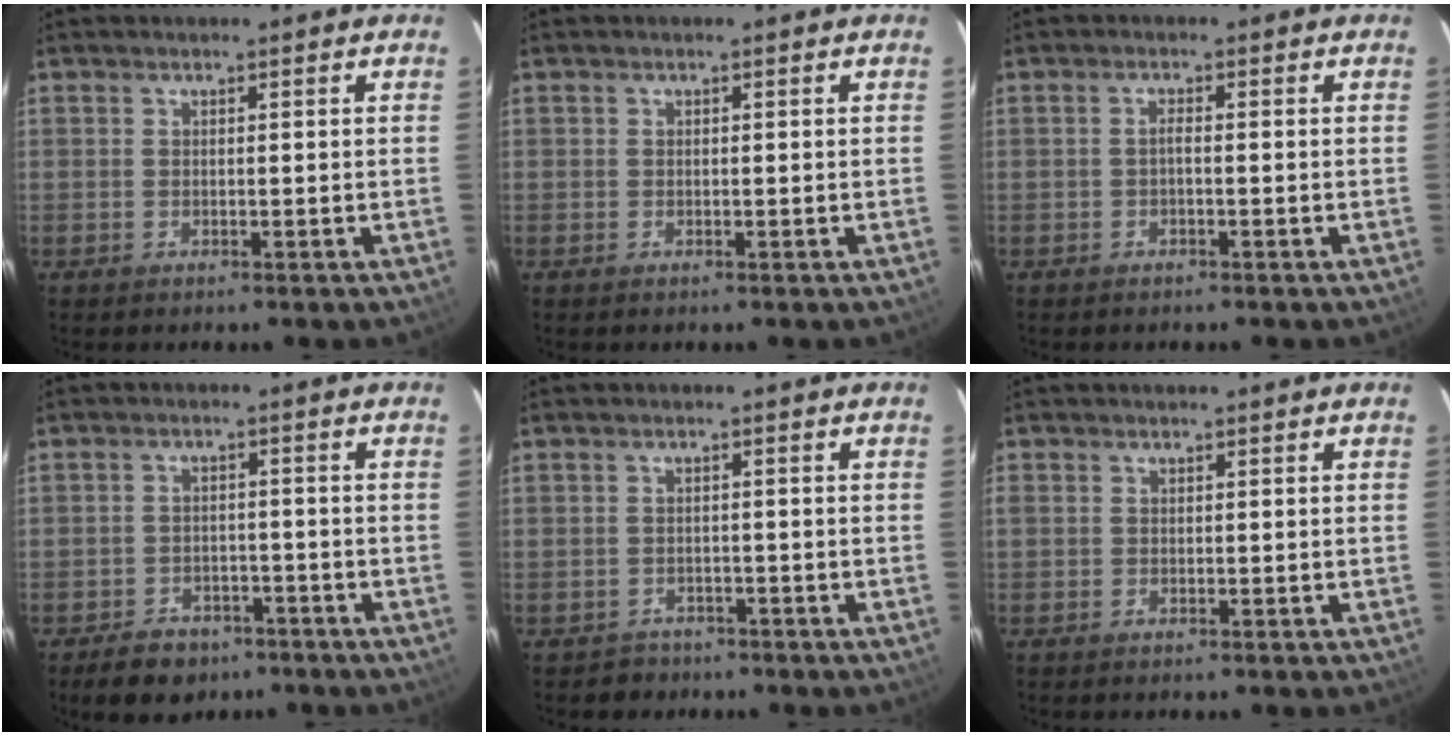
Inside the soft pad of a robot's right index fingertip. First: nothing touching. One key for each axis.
{"total": 0.0}
{"total": 1.1, "fx": -0.5, "fy": 0.1, "fz": 0.9, "tx": -0.019, "ty": 0.005, "tz": -0.011}
{"total": 7.7, "fx": -5.4, "fy": 4.9, "fz": 2.6, "tx": -0.068, "ty": 0.013, "tz": -0.068}
{"total": 3.0, "fx": -2.0, "fy": 2.2, "fz": -0.4, "tx": 0.003, "ty": 0.014, "tz": -0.028}
{"total": 0.6, "fx": 0.0, "fy": 0.6, "fz": 0.2, "tx": -0.004, "ty": 0.000, "tz": -0.003}